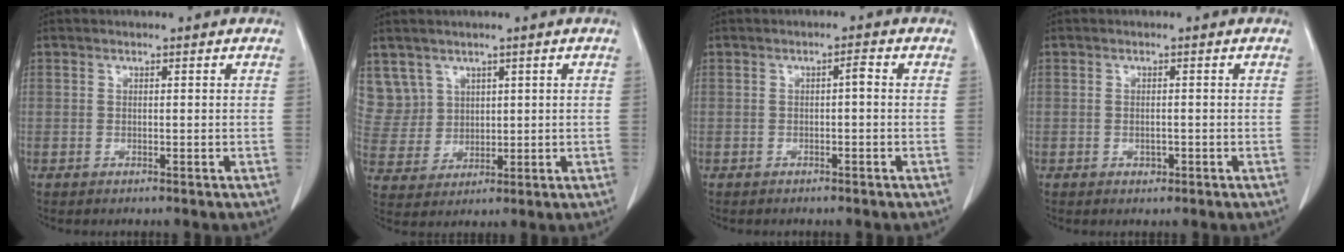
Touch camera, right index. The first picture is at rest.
{"total": 7.4, "force": [4.3, 6.1, -0.1], "torque": [-0.001, 0.013, 0.102]}
{"total": 1.3, "force": [-0.1, 0.2, 1.2], "torque": [-0.019, 0.005, 0.000]}
{"total": 1.0, "force": [-0.3, 0.7, 0.7], "torque": [-0.012, -0.001, 0.001]}